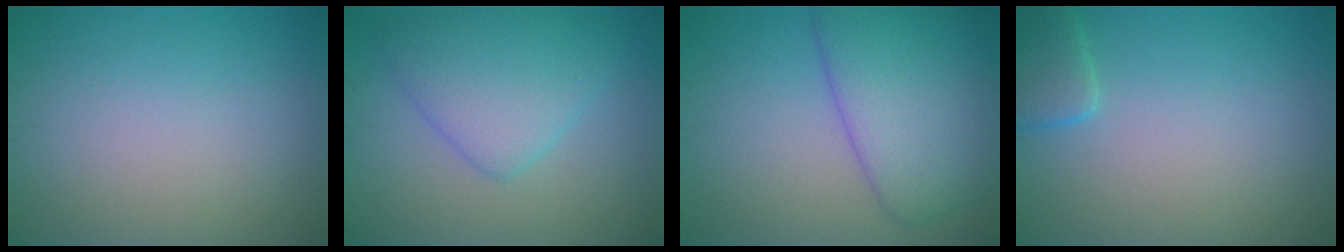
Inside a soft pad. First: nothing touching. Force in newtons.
{"total": 5.3, "press": 5.3, "slide": 0.2}
{"total": 7.8, "press": 7.8, "slide": 0.5}
{"total": 2.4, "press": 2.4, "slide": 0.2}